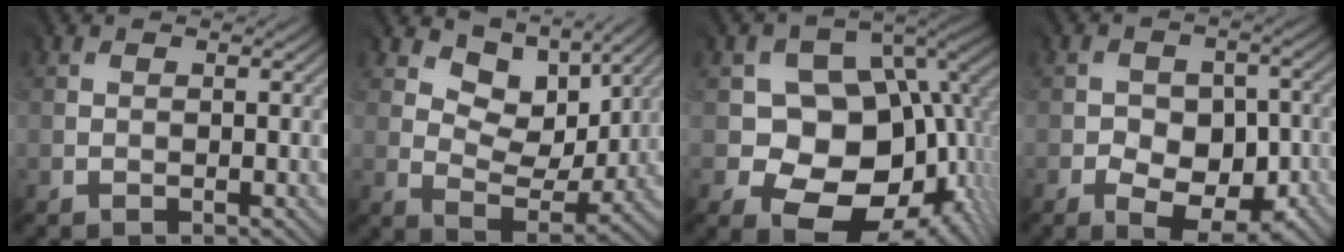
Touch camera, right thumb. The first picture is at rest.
{"total": 7.8, "force": [4.9, 4.6, 3.9], "torque": [-0.073, -0.010, 0.084]}
{"total": 14.1, "force": [-1.4, 10.4, 9.5], "torque": [-0.134, -0.022, -0.011]}
{"total": 7.5, "force": [-2.8, 4.8, 5.0], "torque": [-0.081, -0.014, -0.031]}